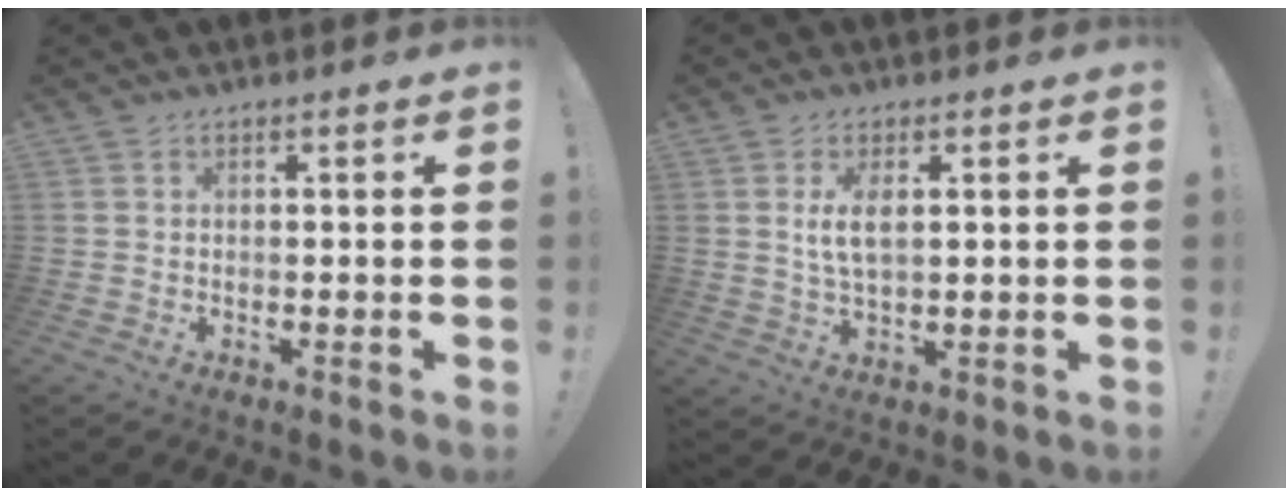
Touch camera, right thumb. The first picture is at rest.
{"total": 5.2, "force": [1.4, 2.3, 4.4], "torque": [-0.094, -0.006, 0.020]}